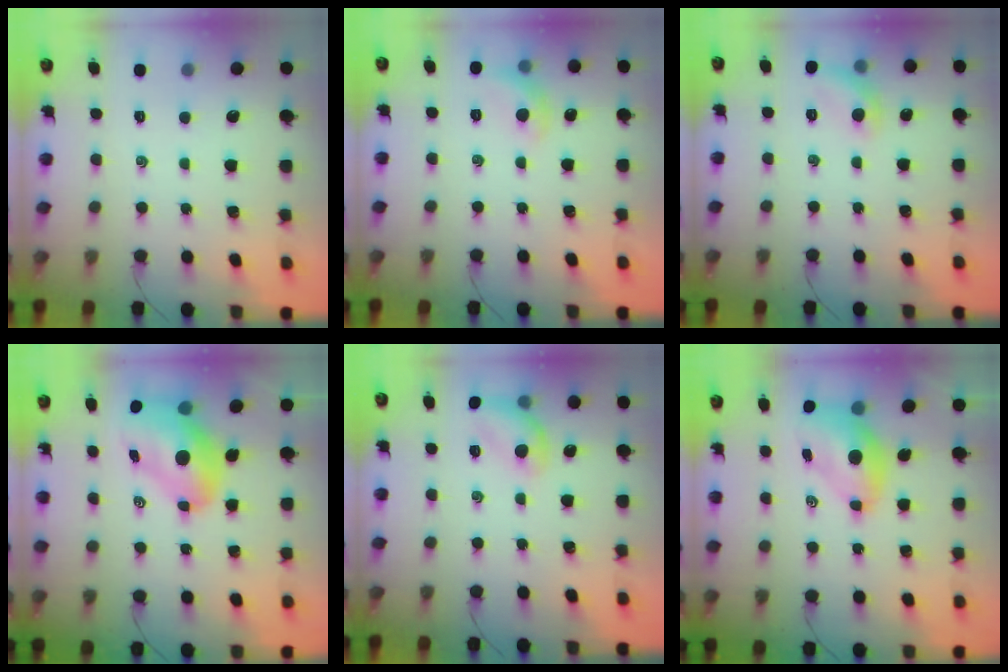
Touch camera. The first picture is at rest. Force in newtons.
{"total": 7.0, "press": 6.9, "slide": 0.7}
{"total": 8.1, "press": 8.1, "slide": 0.7}
{"total": 12.0, "press": 11.5, "slide": 3.6}
{"total": 11.2, "press": 11.1, "slide": 0.4}
{"total": 7.4, "press": 7.2, "slide": 1.8}